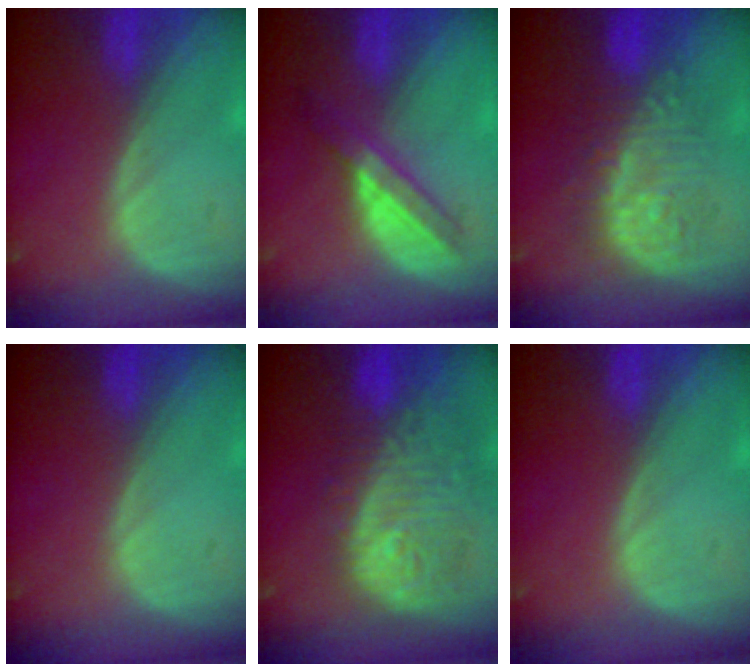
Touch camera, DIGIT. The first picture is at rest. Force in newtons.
{"total": 5.9, "press": 5.4, "slide": 2.6}
{"total": 9.1, "press": 9.0, "slide": 1.6}
{"total": 0.0}
{"total": 12.0, "press": 10.7, "slide": 5.4}
{"total": 0.0}